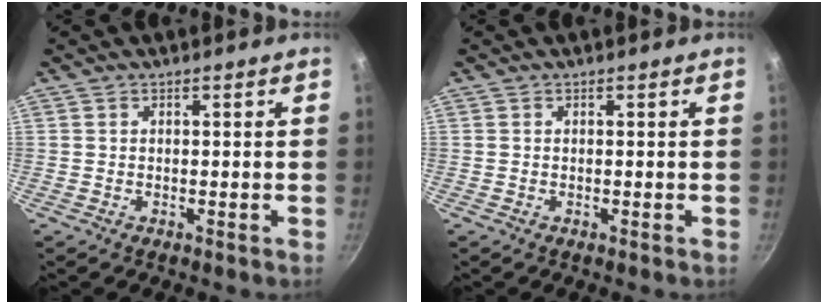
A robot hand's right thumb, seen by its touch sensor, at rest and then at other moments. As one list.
[{"total": 0.0}]